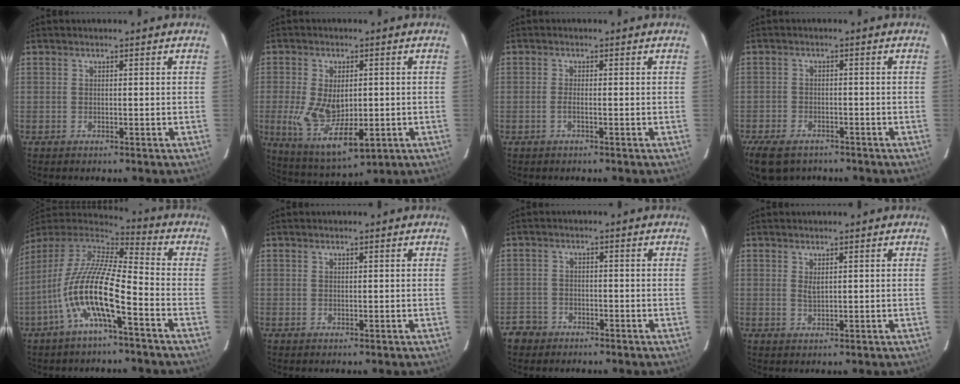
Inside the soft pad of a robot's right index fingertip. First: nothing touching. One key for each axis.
{"total": 12.8, "fx": -1.8, "fy": 6.6, "fz": 10.9, "tx": -0.224, "ty": -0.025, "tz": -0.018}
{"total": 1.1, "fx": -0.5, "fy": -0.1, "fz": 0.9, "tx": -0.017, "ty": 0.002, "tz": -0.011}
{"total": 9.4, "fx": -6.8, "fy": 5.0, "fz": 4.2, "tx": -0.112, "ty": -0.017, "tz": -0.119}
{"total": 15.3, "fx": -5.9, "fy": 3.1, "fz": 13.7, "tx": -0.254, "ty": -0.007, "tz": -0.119}
{"total": 0.0}
{"total": 4.9, "fx": -3.1, "fy": 3.7, "fz": 0.6, "tx": -0.026, "ty": 0.017, "tz": -0.056}
{"total": 1.3, "fx": 0.6, "fy": 0.5, "fz": 1.1, "tx": -0.020, "ty": 0.000, "tz": 0.013}